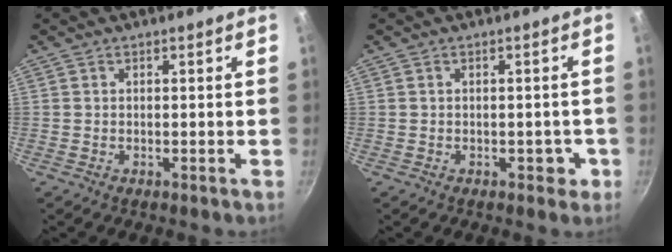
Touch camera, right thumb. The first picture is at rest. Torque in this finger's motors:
{"motor_torque": [0.18, 0.54, -0.08, 0.16, -0.01]}